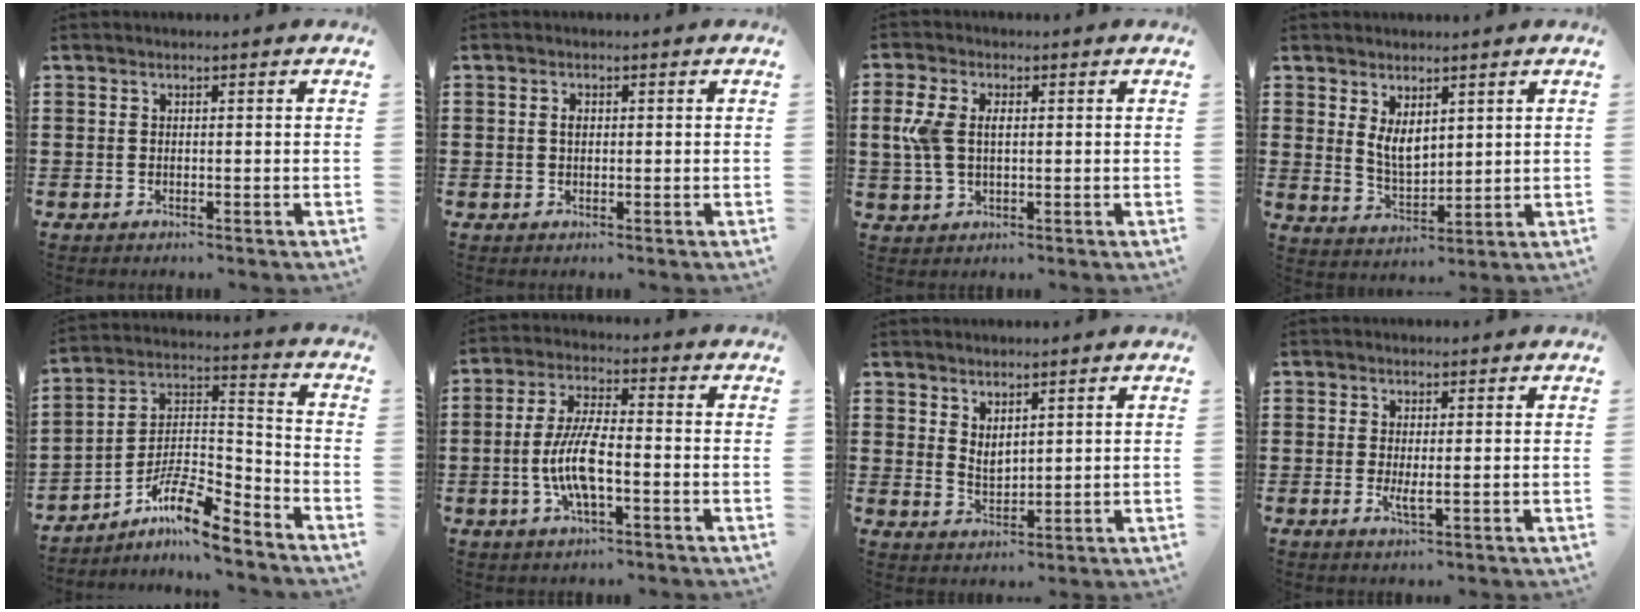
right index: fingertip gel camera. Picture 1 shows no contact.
{"total": 1.3, "force": [0.2, 0.8, 1.1], "torque": [-0.022, 0.004, 0.003]}
{"total": 5.0, "force": [0.5, 2.9, 4.0], "torque": [-0.106, 0.004, 0.001]}
{"total": 4.7, "force": [2.3, 2.5, 3.3], "torque": [-0.062, -0.003, 0.041]}
{"total": 9.3, "force": [-7.4, 1.6, 5.4], "torque": [-0.109, -0.002, -0.146]}
{"total": 8.1, "force": [-2.0, 2.4, 7.5], "torque": [-0.167, -0.010, -0.043]}
{"total": 2.6, "force": [2.2, 1.1, 0.7], "torque": [-0.020, 0.002, 0.042]}
{"total": 2.3, "force": [-0.2, 0.4, 2.3], "torque": [-0.039, -0.003, -0.004]}